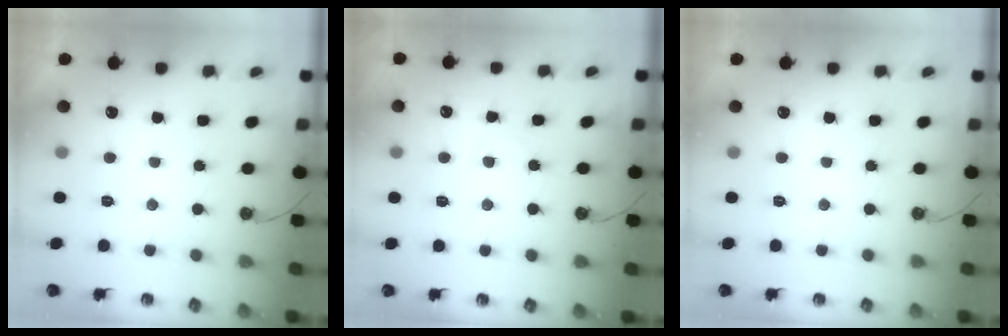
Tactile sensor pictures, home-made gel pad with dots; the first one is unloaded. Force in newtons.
{"total": 2.8, "press": 2.8, "slide": 0.3}
{"total": 0.0}